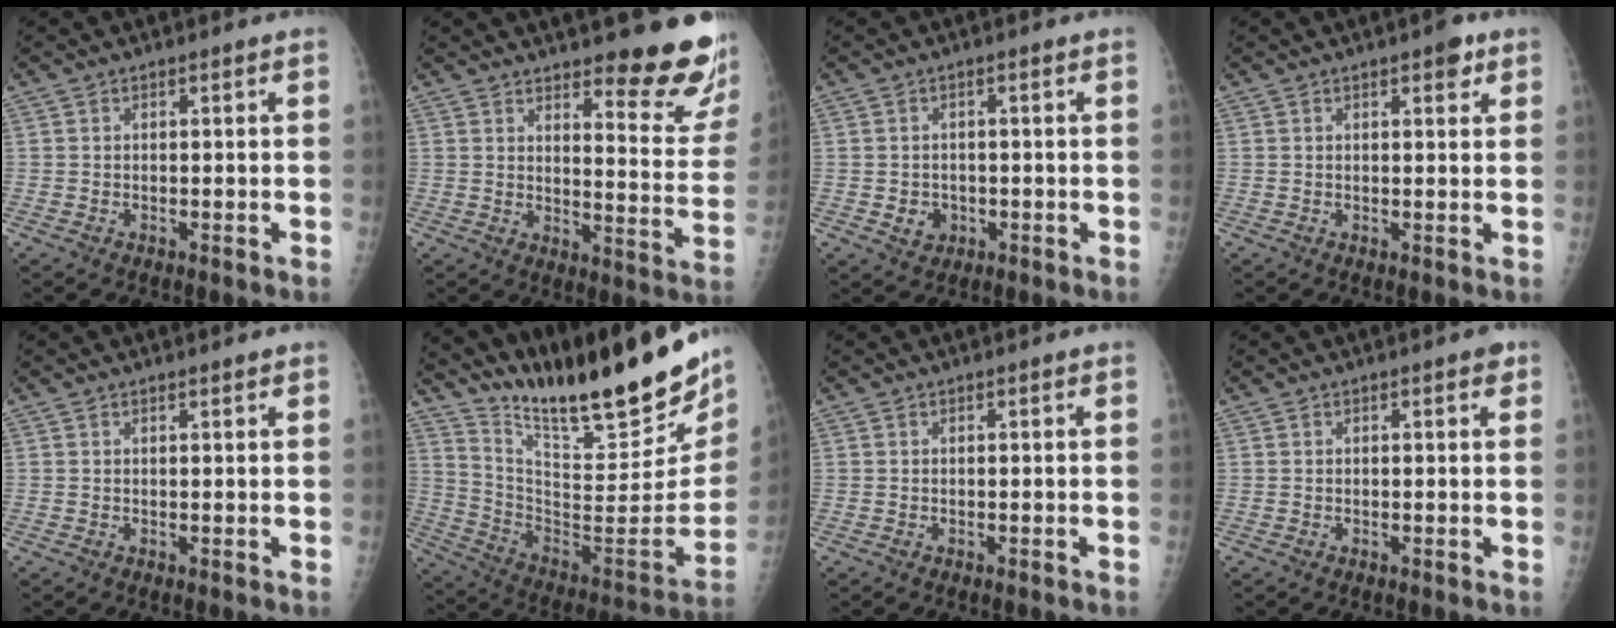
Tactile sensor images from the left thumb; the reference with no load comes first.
{"total": 15.2, "force": [11.6, 3.4, 9.3], "torque": [-0.079, -0.097, 0.145]}
{"total": 3.1, "force": [-0.6, 2.7, 1.2], "torque": [-0.005, 0.003, -0.001]}
{"total": 3.0, "force": [1.8, 1.2, 2.1], "torque": [-0.017, -0.005, 0.018]}
{"total": 0.8, "force": [0.7, 0.1, 0.4], "torque": [-0.005, -0.003, 0.010]}
{"total": 30.3, "force": [23.0, 5.8, 18.8], "torque": [-0.271, -0.121, 0.354]}
{"total": 0.0}
{"total": 1.4, "force": [0.7, 0.6, 1.0], "torque": [-0.006, 0.001, 0.006]}